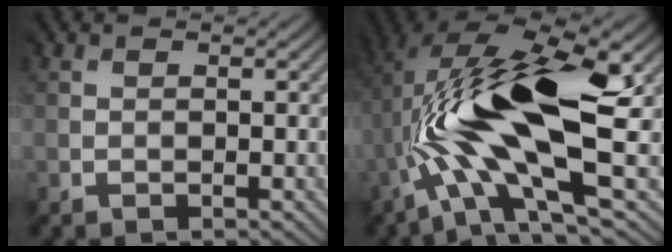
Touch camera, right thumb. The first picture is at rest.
{"total": 15.6, "force": [0.6, 5.6, 14.6], "torque": [-0.274, 0.023, 0.009]}